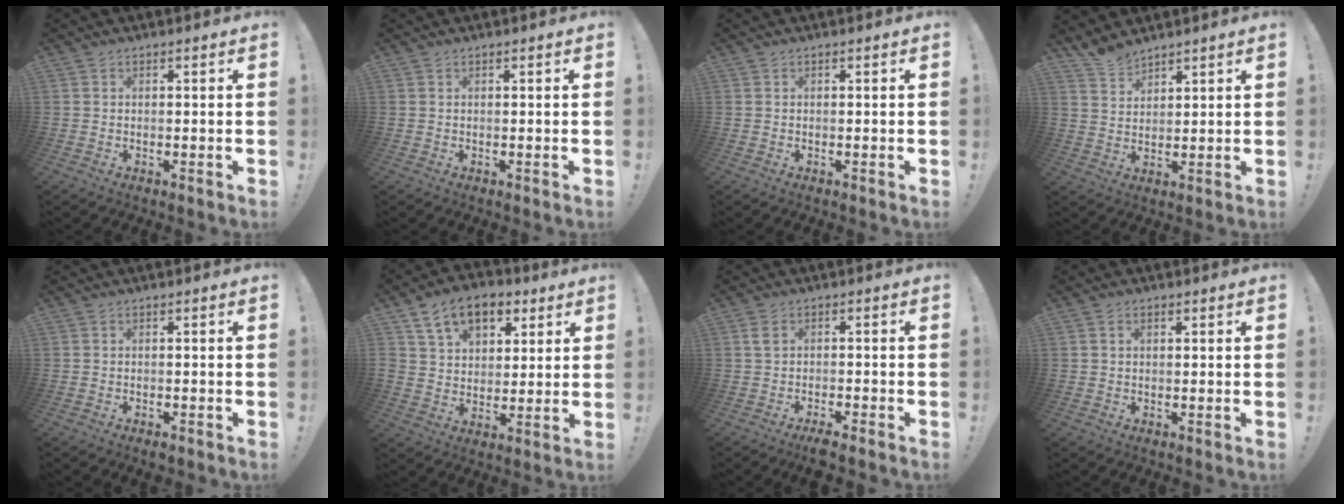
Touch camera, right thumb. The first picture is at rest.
{"total": 0.0}
{"total": 0.0}
{"total": 5.4, "force": [5.1, 1.6, 1.2], "torque": [-0.023, -0.030, 0.097]}
{"total": 1.1, "force": [-1.0, 0.3, 0.5], "torque": [-0.004, 0.001, -0.017]}
{"total": 13.3, "force": [6.6, 9.0, 7.2], "torque": [-0.111, -0.022, 0.125]}
{"total": 3.7, "force": [-2.1, 1.0, 2.9], "torque": [-0.058, 0.006, -0.037]}
{"total": 1.0, "force": [0.3, 0.8, 0.6], "torque": [-0.007, 0.002, 0.003]}